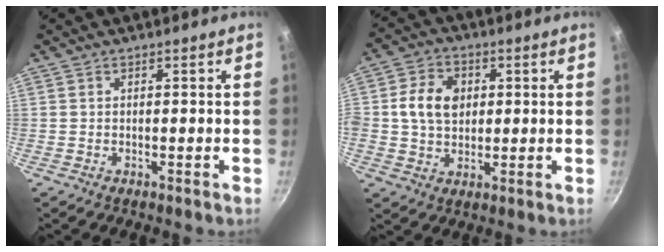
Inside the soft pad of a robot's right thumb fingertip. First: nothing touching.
{"total": 9.0, "force": [1.3, 6.9, 5.6], "torque": [-0.082, 0.005, 0.012]}